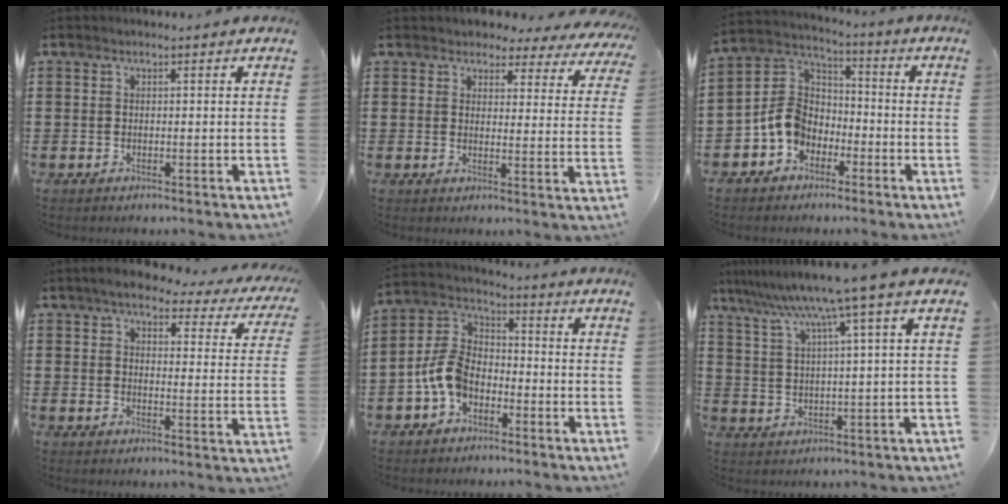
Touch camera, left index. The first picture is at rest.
{"total": 3.4, "force": [3.1, 1.1, 0.6], "torque": [-0.024, -0.017, 0.051]}
{"total": 7.7, "force": [-3.0, 6.1, 3.6], "torque": [-0.114, 0.009, -0.068]}
{"total": 5.7, "force": [4.9, 1.4, 2.6], "torque": [-0.056, -0.022, 0.081]}
{"total": 7.9, "force": [-3.3, 5.1, 5.0], "torque": [-0.147, -0.003, -0.076]}
{"total": 8.3, "force": [5.6, -0.7, 6.0], "torque": [-0.135, -0.029, 0.092]}